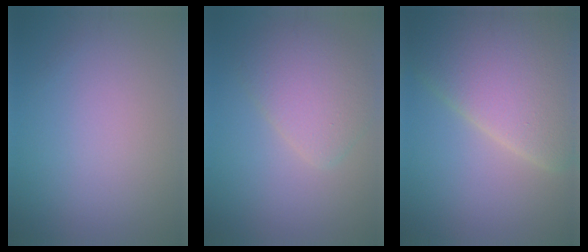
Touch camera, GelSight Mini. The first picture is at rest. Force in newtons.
{"total": 4.5, "press": 4.5, "slide": 0.3}
{"total": 11.1, "press": 11.1, "slide": 0.6}